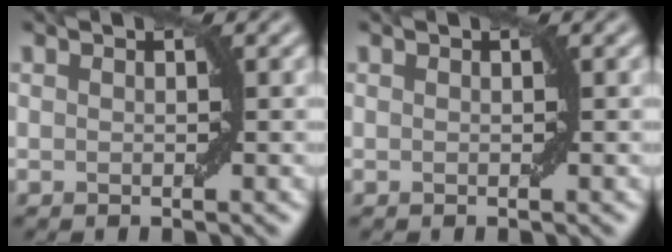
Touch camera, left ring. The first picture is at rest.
{"total": 0.0}